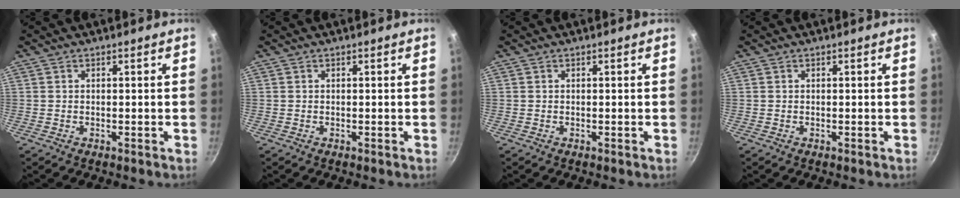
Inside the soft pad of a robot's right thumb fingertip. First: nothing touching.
{"total": 0.0}
{"total": 0.0}
{"total": 0.0}